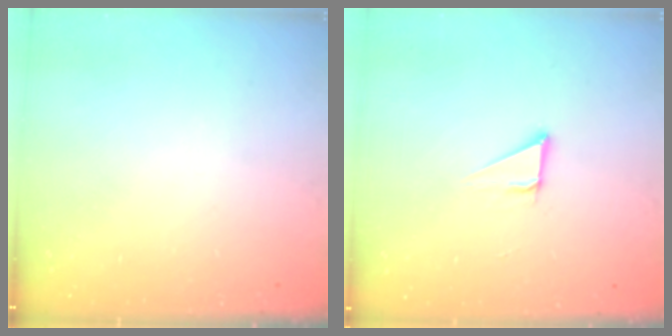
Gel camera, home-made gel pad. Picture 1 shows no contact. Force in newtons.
{"total": 2.8, "press": 2.8, "slide": 0.2}